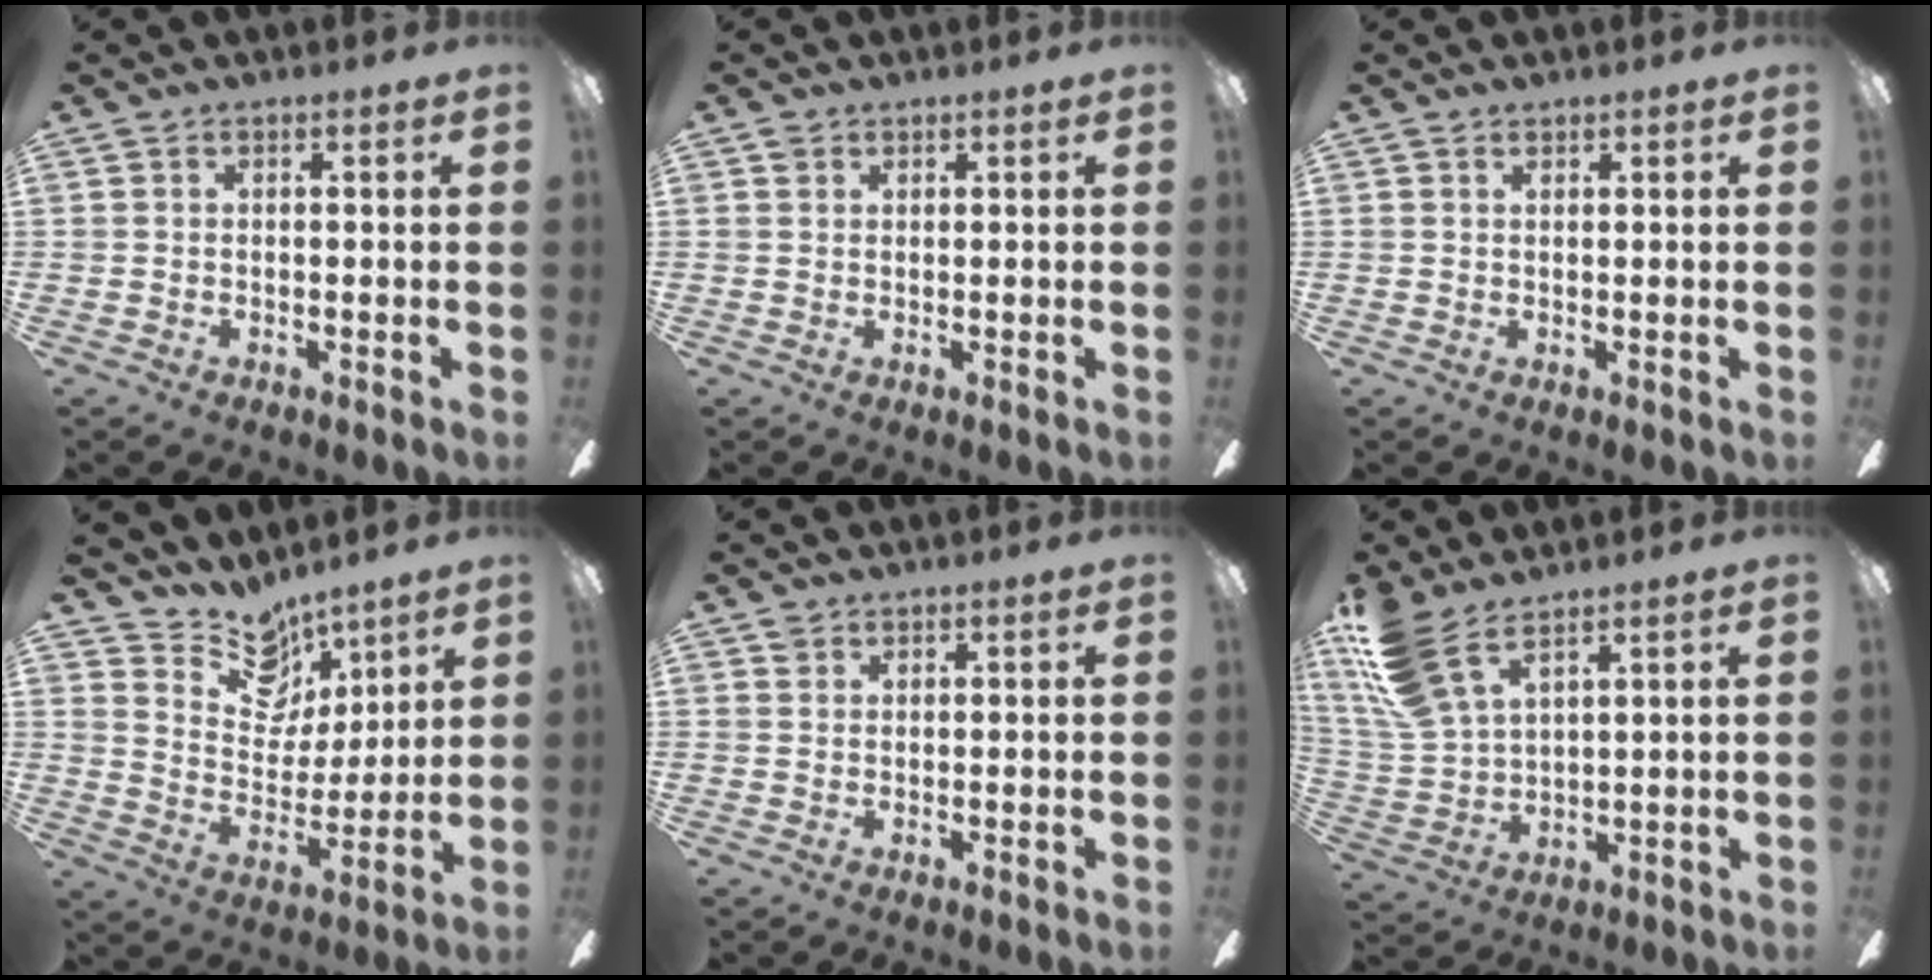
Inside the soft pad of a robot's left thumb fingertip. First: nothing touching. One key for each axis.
{"total": 1.1, "fx": 0.8, "fy": 0.8, "fz": 0.1, "tx": -0.001, "ty": 0.001, "tz": 0.016}
{"total": 0.7, "fx": 0.6, "fy": 0.3, "fz": 0.2, "tx": -0.004, "ty": 0.000, "tz": 0.012}
{"total": 12.9, "fx": 10.2, "fy": 7.1, "fz": 3.2, "tx": -0.063, "ty": -0.074, "tz": 0.198}
{"total": 1.3, "fx": 1.0, "fy": 0.8, "fz": 0.0, "tx": -0.001, "ty": 0.000, "tz": 0.020}
{"total": 12.5, "fx": 8.9, "fy": 4.6, "fz": 7.5, "tx": -0.178, "ty": -0.035, "tz": 0.169}